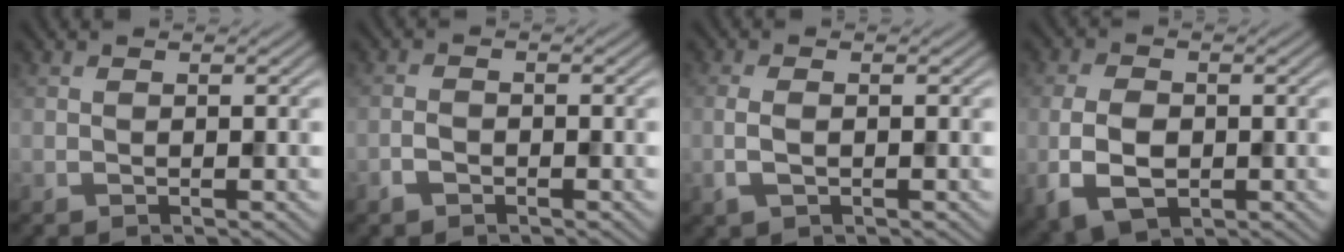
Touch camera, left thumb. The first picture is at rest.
{"total": 1.6, "force": [-1.1, 0.9, 0.8], "torque": [-0.017, 0.001, -0.024]}
{"total": 2.1, "force": [-0.5, 0.9, 1.9], "torque": [-0.048, -0.002, -0.011]}
{"total": 5.9, "force": [-1.3, 3.8, 4.3], "torque": [-0.099, -0.009, -0.026]}